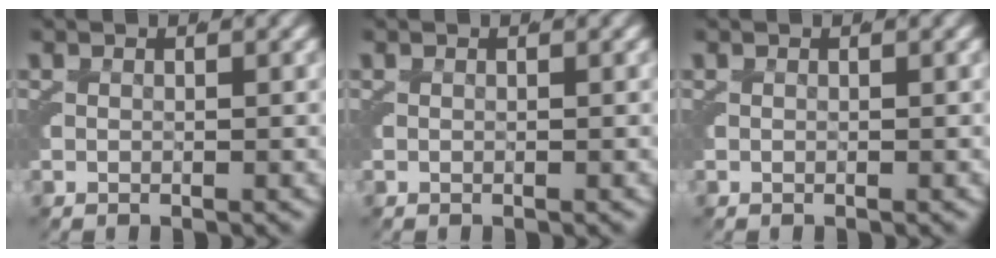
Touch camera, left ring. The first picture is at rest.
{"total": 0.0}
{"total": 0.0}